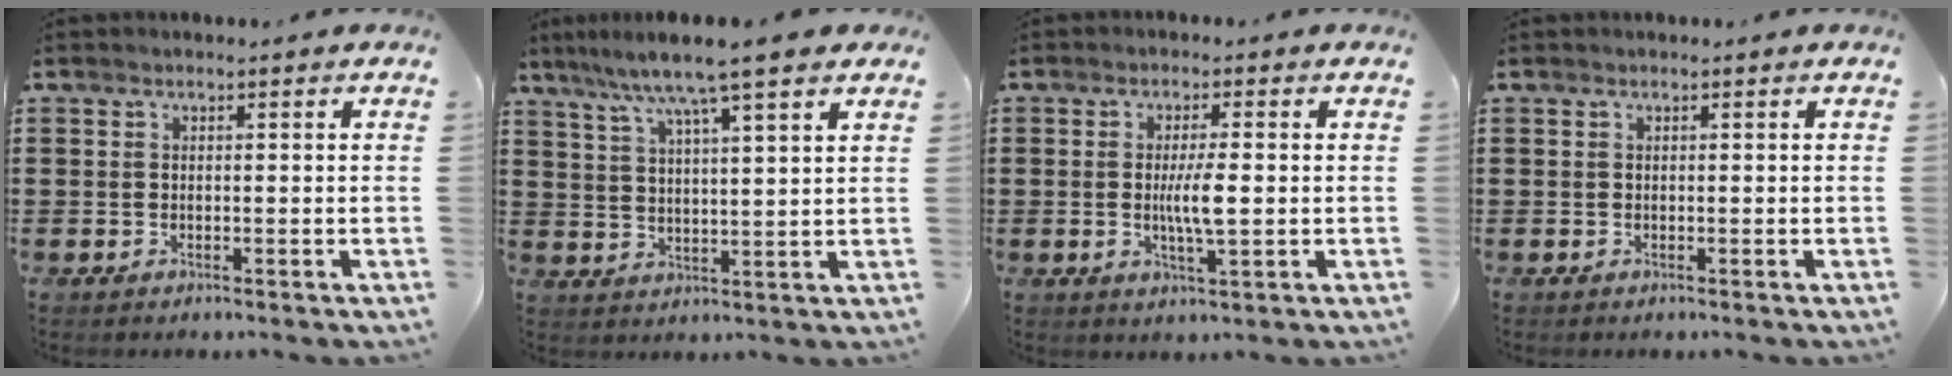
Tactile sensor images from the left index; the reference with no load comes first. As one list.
[{"total": 7.7, "force": [6.1, -0.3, 4.8], "torque": [-0.112, -0.023, 0.103]}, {"total": 4.8, "force": [-0.1, 0.8, 4.7], "torque": [-0.092, -0.003, -0.007]}, {"total": 0.0}]